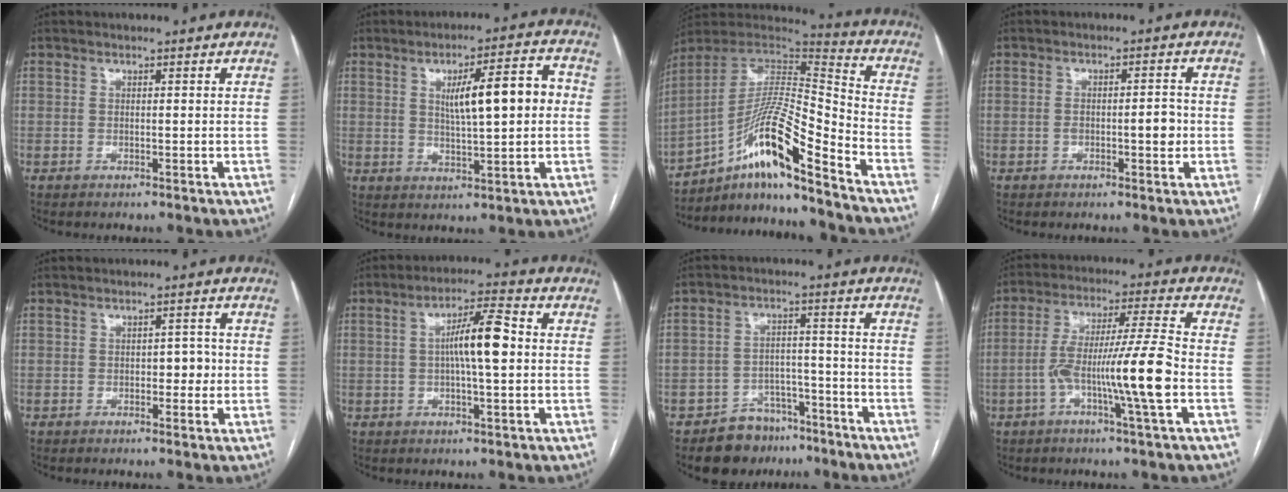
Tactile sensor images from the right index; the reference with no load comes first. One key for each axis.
{"total": 10.1, "fx": 1.4, "fy": 1.8, "fz": 9.8, "tx": -0.149, "ty": 0.020, "tz": 0.027}
{"total": 16.8, "fx": -10.8, "fy": 0.9, "fz": 12.9, "tx": -0.244, "ty": 0.014, "tz": -0.188}
{"total": 3.7, "fx": -0.7, "fy": 1.1, "fz": 3.4, "tx": -0.059, "ty": 0.007, "tz": -0.007}
{"total": 2.5, "fx": -0.4, "fy": 1.5, "fz": 2.0, "tx": -0.018, "ty": 0.008, "tz": -0.005}
{"total": 8.0, "fx": 0.5, "fy": 0.9, "fz": 8.0, "tx": -0.139, "ty": 0.015, "tz": 0.003}
{"total": 7.8, "fx": -6.1, "fy": 4.9, "fz": 0.6, "tx": 0.005, "ty": 0.032, "tz": -0.092}
{"total": 12.6, "fx": -3.4, "fy": -0.8, "fz": 12.1, "tx": -0.224, "ty": 0.005, "tz": -0.065}